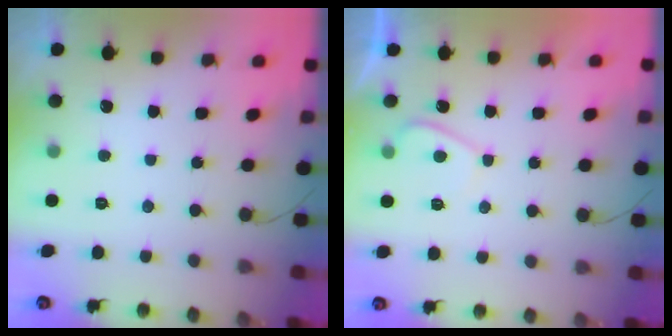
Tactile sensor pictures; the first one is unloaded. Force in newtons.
{"total": 2.5, "press": 2.3, "slide": 0.8}